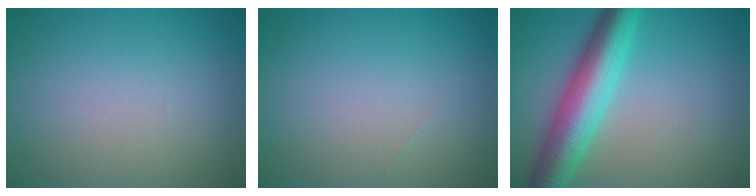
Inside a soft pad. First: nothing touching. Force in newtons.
{"total": 0.0}
{"total": 7.6, "press": 7.6, "slide": 0.1}